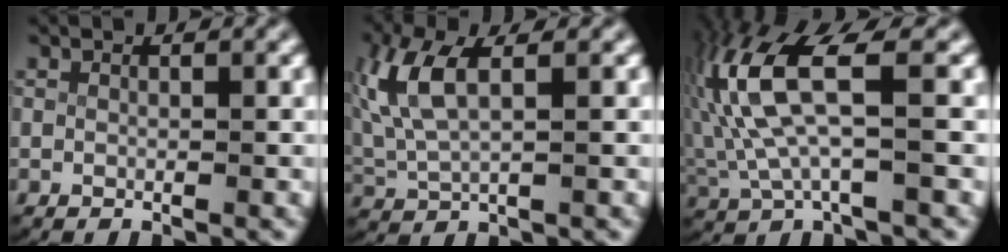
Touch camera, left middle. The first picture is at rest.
{"total": 4.6, "force": [1.5, 2.3, 3.7], "torque": [-0.102, -0.005, 0.036]}
{"total": 8.2, "force": [1.2, 3.8, 7.1], "torque": [-0.174, -0.008, 0.030]}